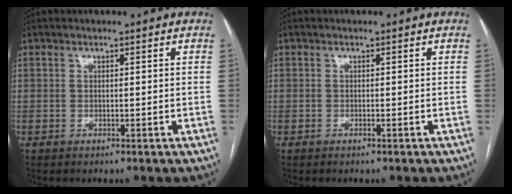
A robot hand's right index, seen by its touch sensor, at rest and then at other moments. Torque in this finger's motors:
{"motor_torque": [0.17, -0.05, 0.03, 0.00]}